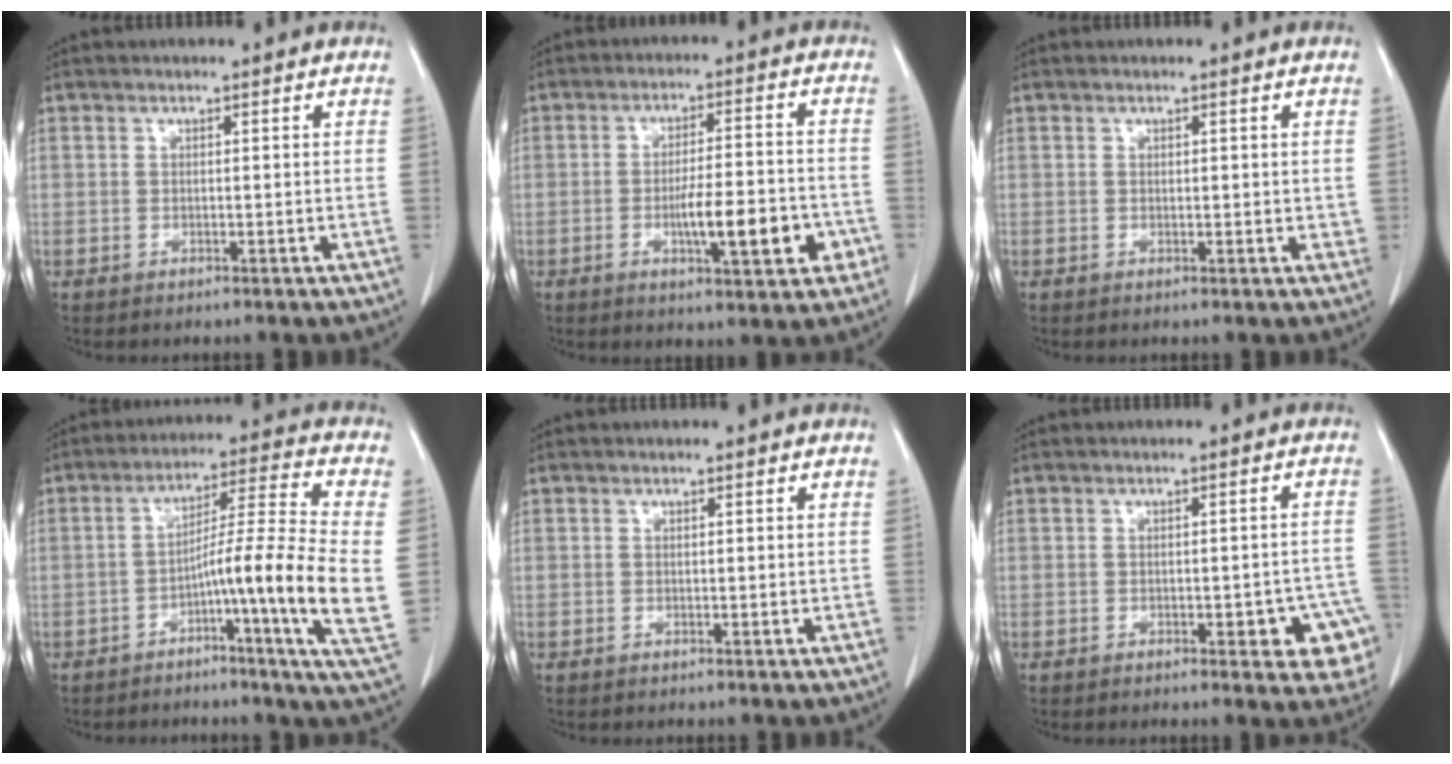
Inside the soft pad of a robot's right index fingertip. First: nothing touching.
{"total": 10.1, "force": [-3.3, 2.0, 9.3], "torque": [-0.143, 0.005, -0.047]}
{"total": 1.1, "force": [0.3, 0.6, 0.9], "torque": [-0.009, -0.002, 0.004]}
{"total": 14.2, "force": [-2.2, -1.8, 13.9], "torque": [-0.216, 0.001, -0.049]}
{"total": 0.0}
{"total": 7.7, "force": [-3.2, 2.6, 6.5], "torque": [-0.055, 0.009, -0.038]}